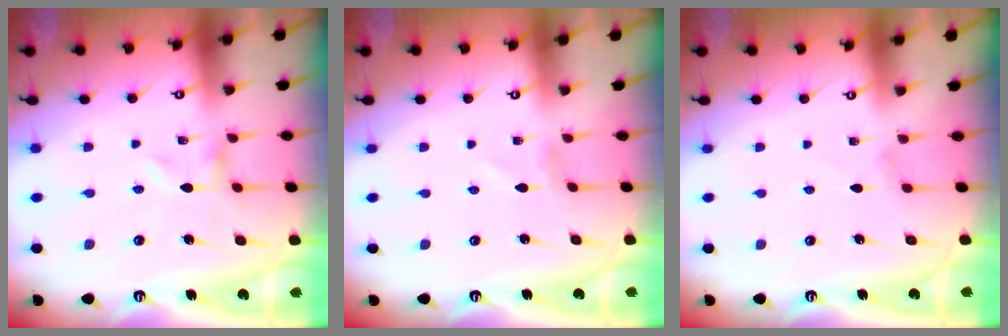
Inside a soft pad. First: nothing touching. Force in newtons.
{"total": 1.0, "press": 1.0, "slide": 0.1}
{"total": 0.8, "press": 0.8, "slide": 0.1}